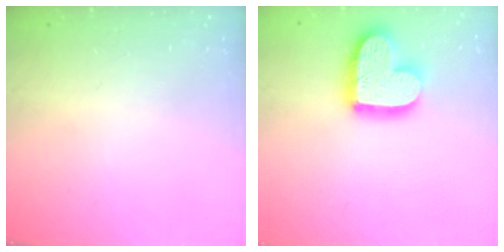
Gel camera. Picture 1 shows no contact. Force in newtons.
{"total": 17.1, "press": 17.1, "slide": 1.4}